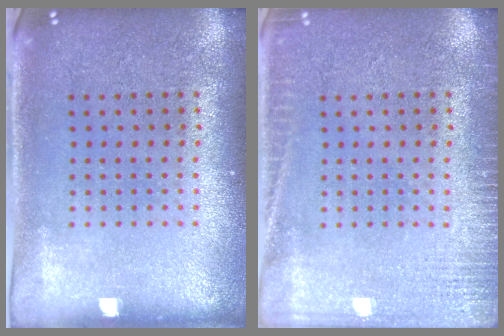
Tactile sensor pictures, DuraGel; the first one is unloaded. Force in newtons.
{"total": 2.7, "press": 2.7, "slide": 0.5}